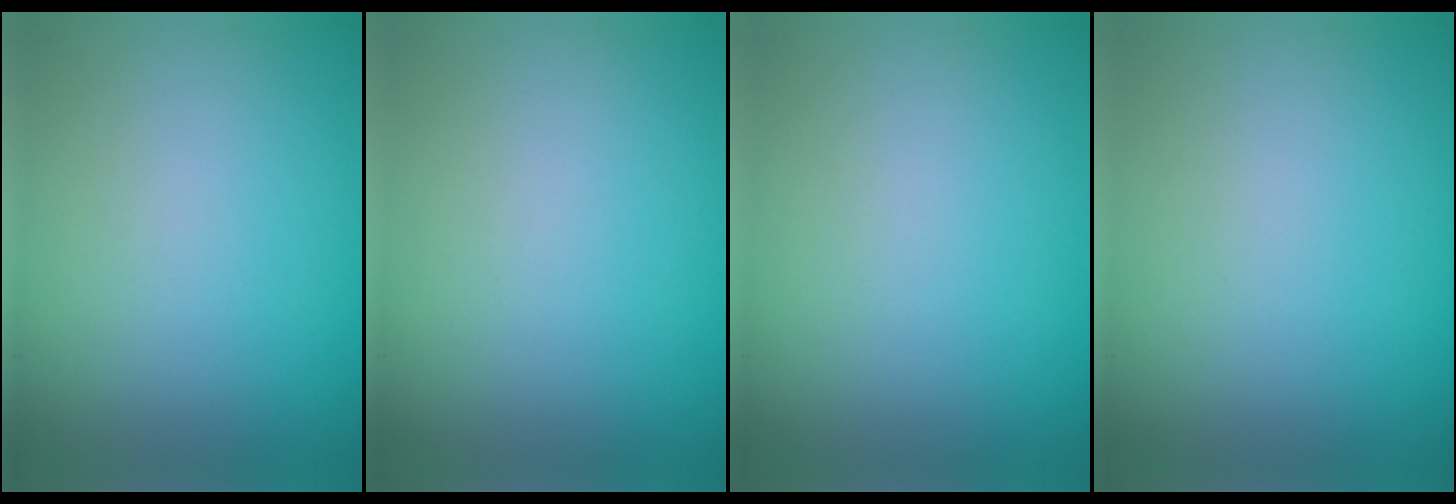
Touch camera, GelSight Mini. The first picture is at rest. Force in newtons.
{"total": 0.0}
{"total": 0.0}
{"total": 0.0}